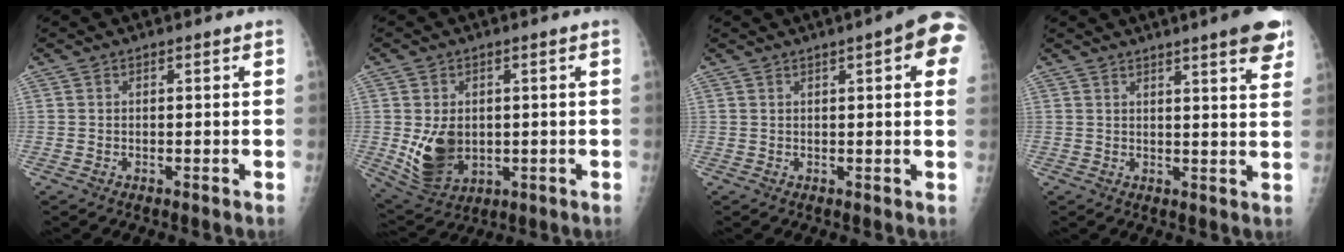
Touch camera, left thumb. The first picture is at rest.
{"total": 9.4, "force": [-0.5, 6.9, 6.4], "torque": [-0.093, -0.009, 0.013]}
{"total": 9.5, "force": [3.4, 2.1, 8.6], "torque": [-0.087, 0.002, 0.030]}
{"total": 8.7, "force": [5.7, 1.0, 6.5], "torque": [-0.068, -0.020, 0.062]}